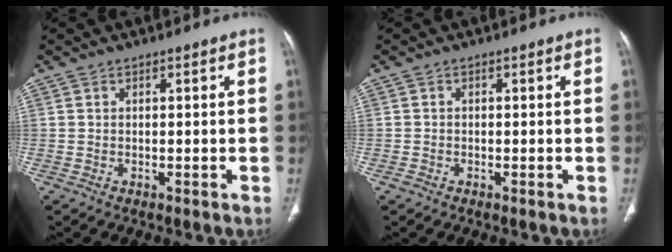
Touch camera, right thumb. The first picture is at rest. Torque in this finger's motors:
{"motor_torque": [-0.10, 0.27, -0.27, 0.11, 0.04]}